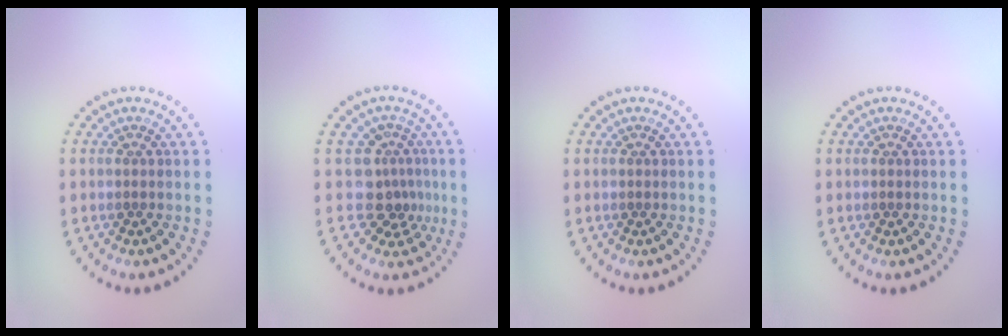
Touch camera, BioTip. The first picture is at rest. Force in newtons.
{"total": 3.3, "press": 2.3, "slide": 2.4}
{"total": 0.0}
{"total": 0.0}